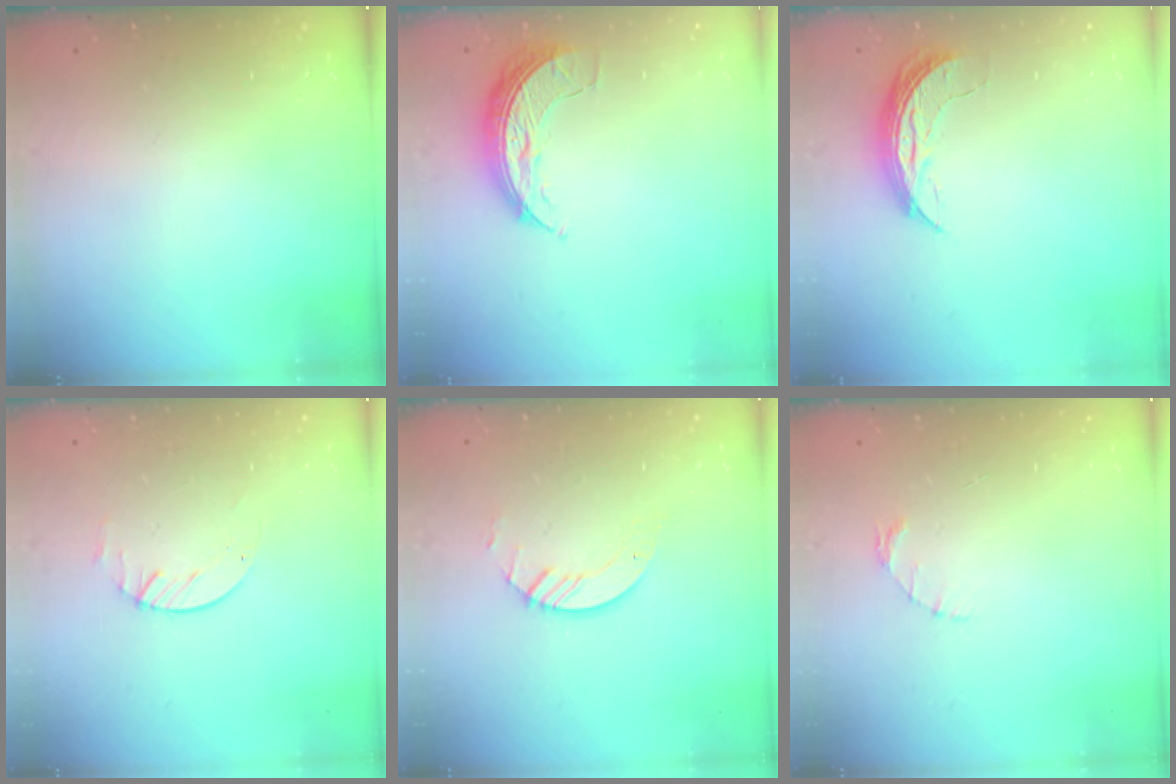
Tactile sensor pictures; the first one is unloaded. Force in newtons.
{"total": 7.2, "press": 7.2, "slide": 0.4}
{"total": 7.2, "press": 7.2, "slide": 0.7}
{"total": 1.7, "press": 1.7, "slide": 0.2}
{"total": 3.0, "press": 3.0, "slide": 0.3}
{"total": 1.6, "press": 1.5, "slide": 0.3}